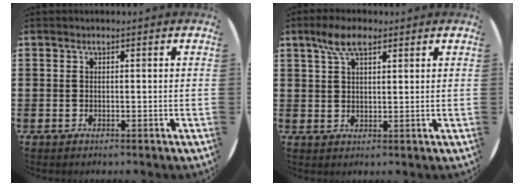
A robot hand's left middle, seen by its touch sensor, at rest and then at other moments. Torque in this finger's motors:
{"motor_torque": [0.93, -0.82, 0.49, 0.14]}